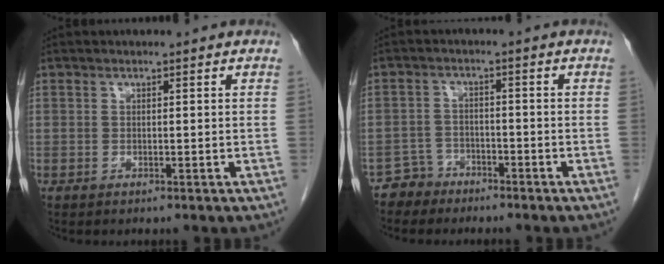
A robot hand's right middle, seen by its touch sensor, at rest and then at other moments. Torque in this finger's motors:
{"motor_torque": [0.28, -0.35, 0.07, -0.01]}